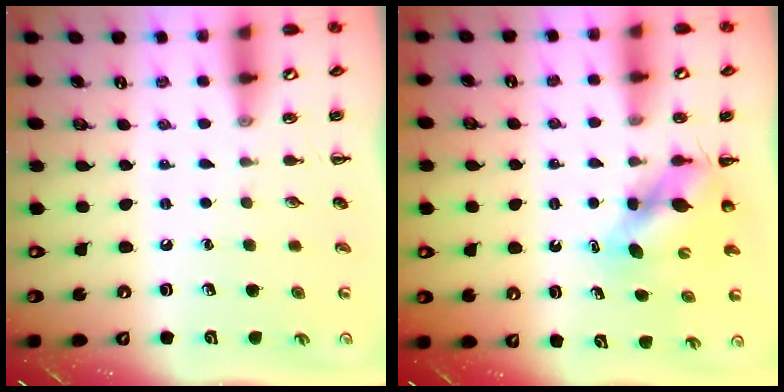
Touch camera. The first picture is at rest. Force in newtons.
{"total": 6.0, "press": 6.0, "slide": 0.4}